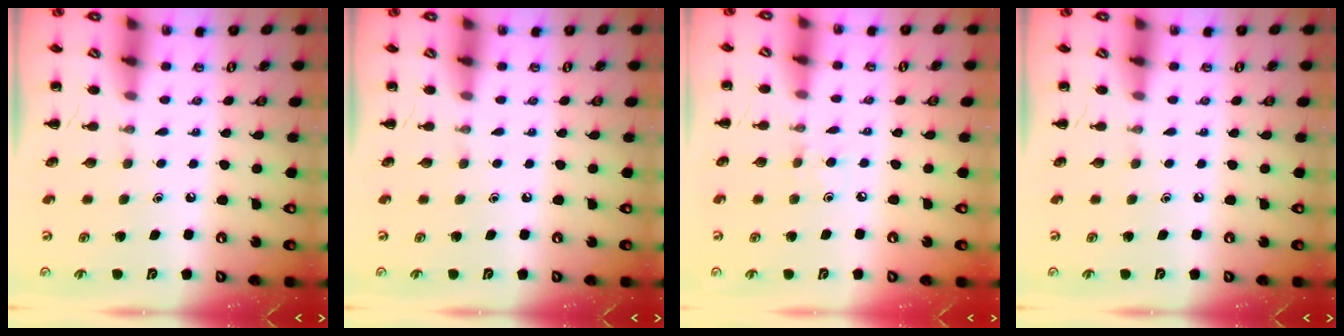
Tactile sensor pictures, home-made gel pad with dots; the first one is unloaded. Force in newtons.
{"total": 0.0}
{"total": 2.9, "press": 2.7, "slide": 1.1}
{"total": 0.0}